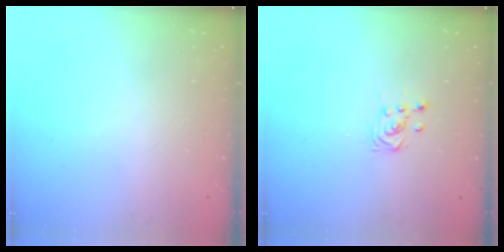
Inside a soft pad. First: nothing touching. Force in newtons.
{"total": 3.5, "press": 3.4, "slide": 0.8}